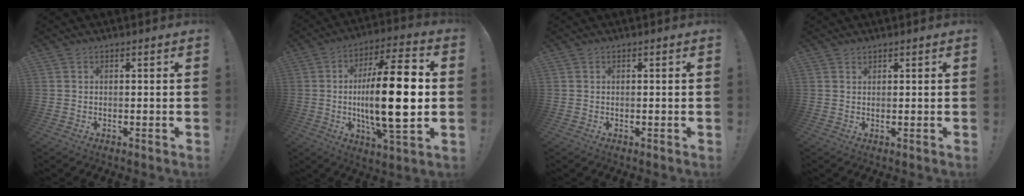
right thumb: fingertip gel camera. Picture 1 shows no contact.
{"total": 23.0, "force": [-0.7, 6.7, 22.0], "torque": [-0.365, -0.006, -0.018]}
{"total": 0.0}
{"total": 0.9, "force": [0.9, 0.3, 0.0], "torque": [0.006, -0.002, 0.016]}